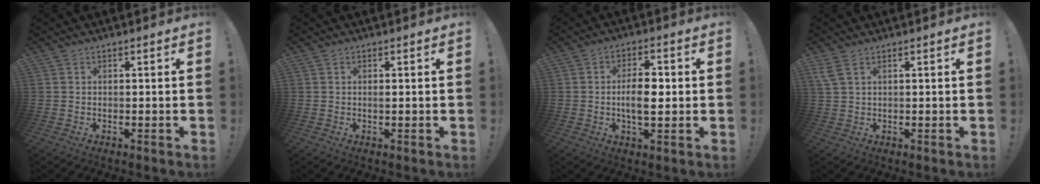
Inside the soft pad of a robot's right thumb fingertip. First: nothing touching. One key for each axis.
{"total": 0.5, "fx": 0.0, "fy": 0.0, "fz": 0.5, "tx": -0.004, "ty": -0.003, "tz": -0.002}
{"total": 8.0, "fx": -0.6, "fy": 3.7, "fz": 7.1, "tx": -0.117, "ty": 0.002, "tz": -0.018}
{"total": 3.2, "fx": 1.6, "fy": 1.1, "fz": 2.6, "tx": -0.054, "ty": 0.001, "tz": 0.032}